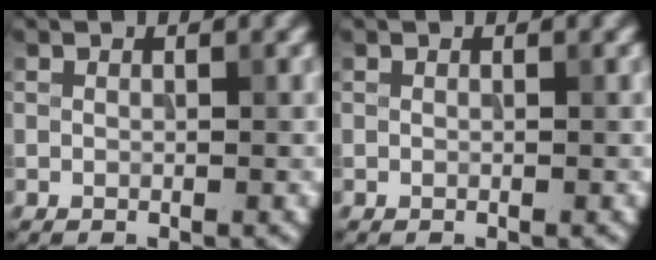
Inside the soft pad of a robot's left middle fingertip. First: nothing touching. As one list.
[{"total": 0.0}]